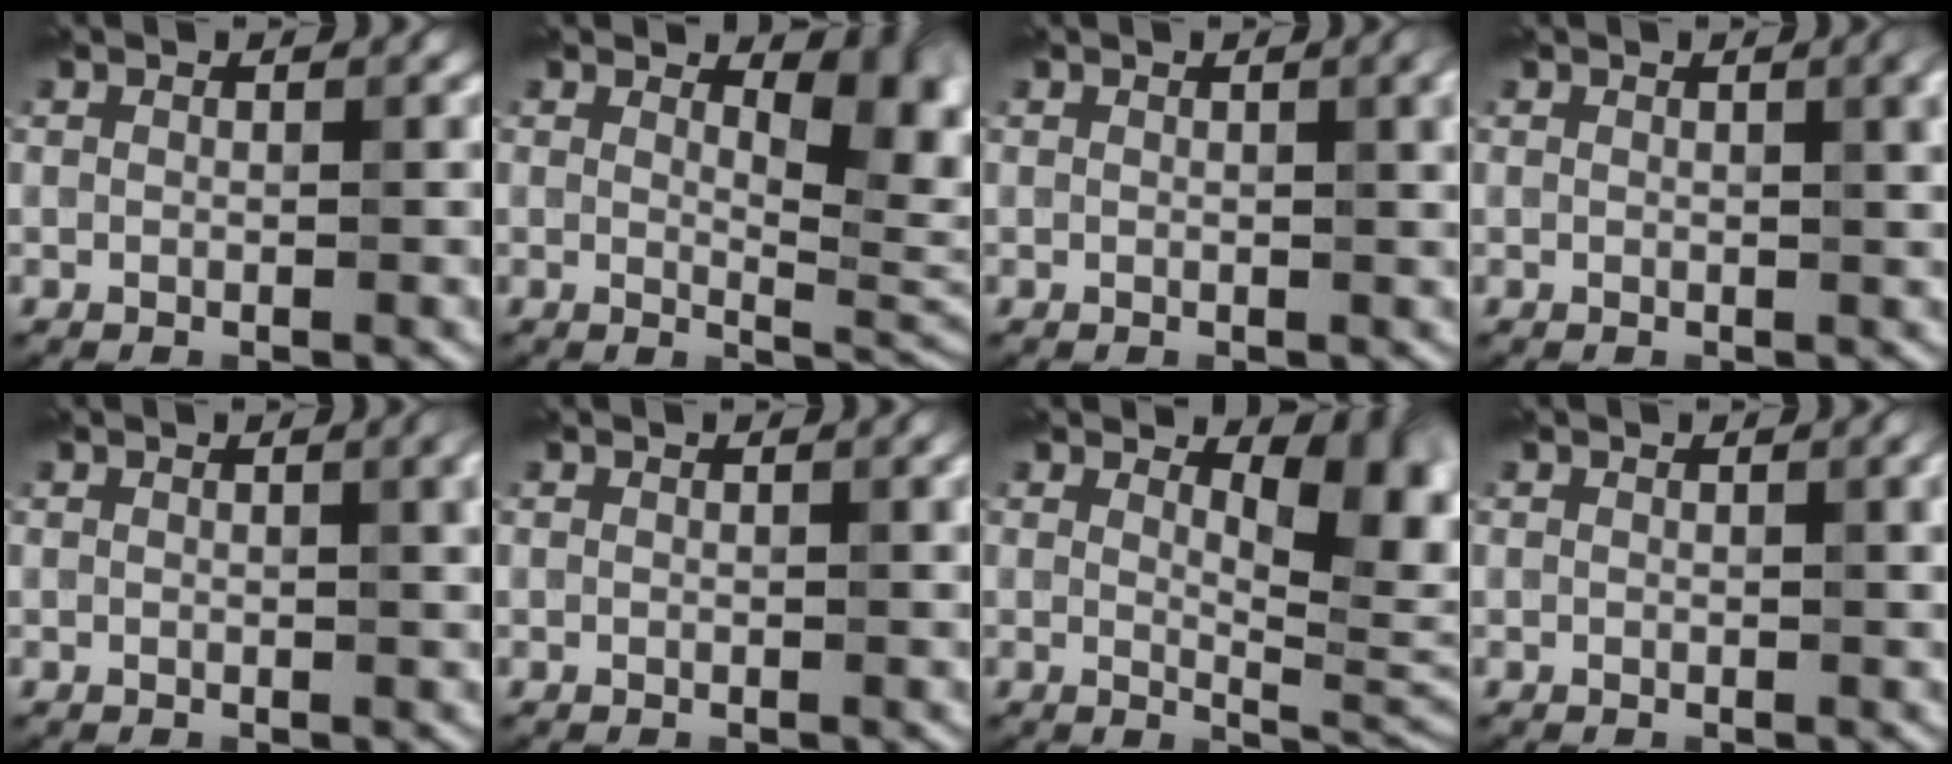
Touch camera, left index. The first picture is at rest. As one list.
[{"total": 4.9, "force": [1.6, 2.1, 4.0], "torque": [-0.051, -0.011, 0.026]}, {"total": 3.4, "force": [1.1, 1.3, 2.9], "torque": [-0.034, 0.004, 0.018]}, {"total": 4.5, "force": [1.4, 1.9, 3.8], "torque": [-0.033, 0.007, 0.024]}, {"total": 3.9, "force": [1.3, 1.6, 3.3], "torque": [-0.033, 0.005, 0.022]}, {"total": 1.1, "force": [0.4, 0.3, 0.9], "torque": [-0.012, 0.000, 0.008]}, {"total": 5.6, "force": [2.0, 2.5, 4.6], "torque": [-0.059, -0.013, 0.030]}, {"total": 2.0, "force": [0.7, 0.6, 1.8], "torque": [-0.022, 0.002, 0.011]}]